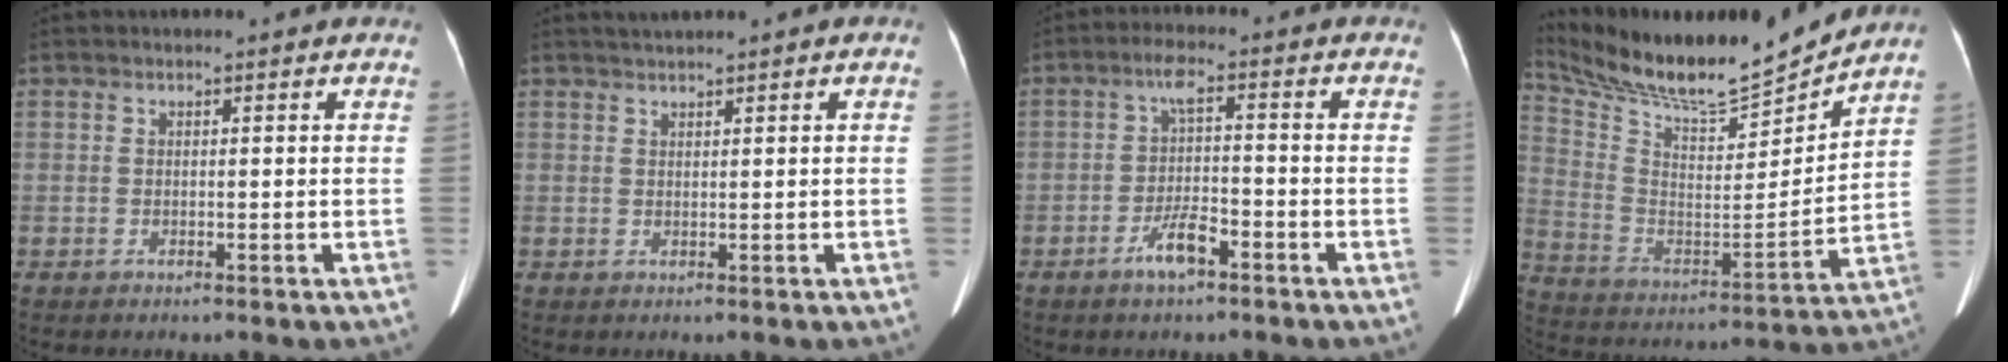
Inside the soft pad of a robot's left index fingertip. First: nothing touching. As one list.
[{"total": 1.3, "force": [1.0, 0.0, 0.8], "torque": [-0.016, 0.018, 0.022]}, {"total": 5.4, "force": [-3.1, 1.1, 4.3], "torque": [-0.087, -0.002, -0.057]}, {"total": 19.9, "force": [18.2, 1.0, 8.0], "torque": [-0.162, -0.023, 0.307]}]